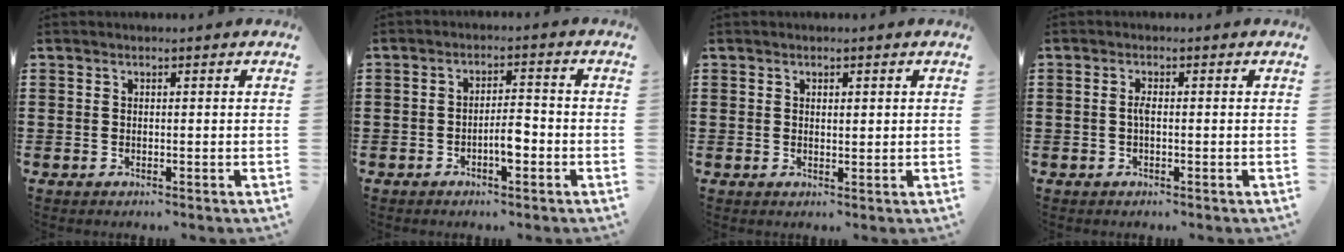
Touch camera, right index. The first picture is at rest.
{"total": 4.0, "force": [-1.6, 1.2, 3.5], "torque": [-0.068, 0.003, -0.031]}
{"total": 0.8, "force": [0.4, 0.4, 0.6], "torque": [-0.012, 0.006, 0.007]}
{"total": 1.6, "force": [-0.2, 0.4, 1.5], "torque": [-0.030, 0.002, -0.005]}